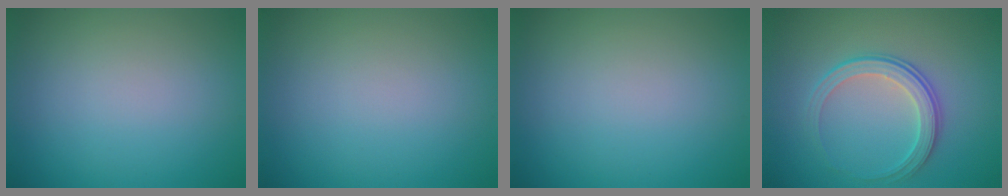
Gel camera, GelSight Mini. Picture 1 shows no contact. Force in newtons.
{"total": 0.0}
{"total": 0.0}
{"total": 3.4, "press": 2.8, "slide": 1.9}